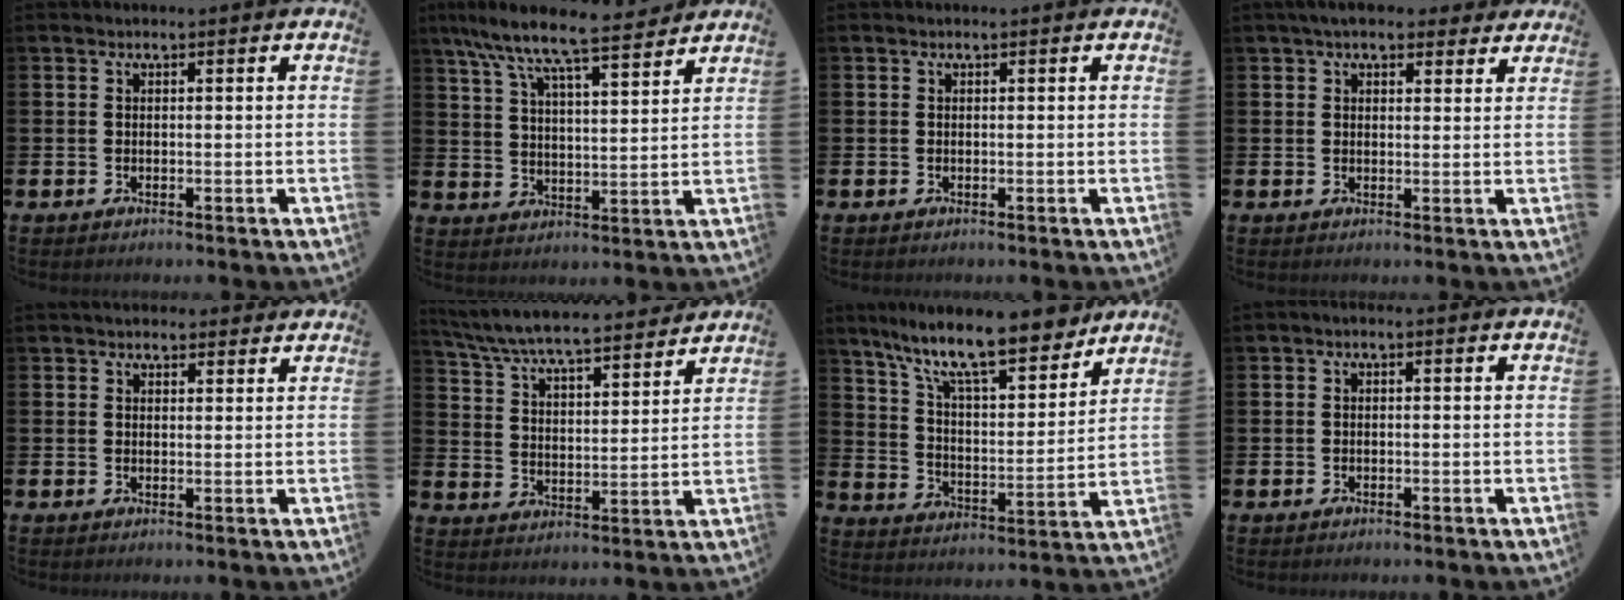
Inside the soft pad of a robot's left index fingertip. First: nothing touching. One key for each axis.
{"total": 9.2, "fx": 8.2, "fy": 1.4, "fz": 3.8, "tx": -0.102, "ty": -0.052, "tz": 0.141}
{"total": 0.0}
{"total": 5.1, "fx": 4.3, "fy": 1.9, "fz": 1.8, "tx": -0.033, "ty": -0.009, "tz": 0.077}
{"total": 2.3, "fx": 2.1, "fy": 0.9, "fz": 0.3, "tx": 0.002, "ty": -0.005, "tz": 0.036}
{"total": 7.4, "fx": 7.0, "fy": 0.8, "fz": 2.2, "tx": -0.073, "ty": -0.048, "tz": 0.122}
{"total": 12.8, "fx": 10.7, "fy": 2.5, "fz": 6.6, "tx": -0.144, "ty": -0.064, "tz": 0.182}
{"total": 0.7, "fx": -0.5, "fy": 0.2, "fz": 0.4, "tx": -0.009, "ty": -0.003, "tz": -0.009}